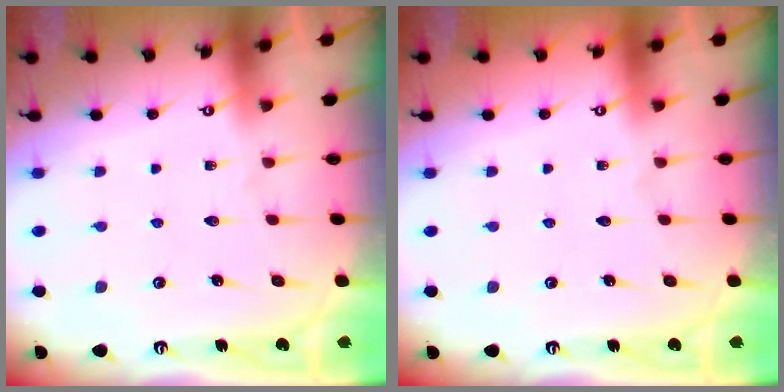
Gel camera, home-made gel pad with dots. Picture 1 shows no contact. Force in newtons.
{"total": 0.0}